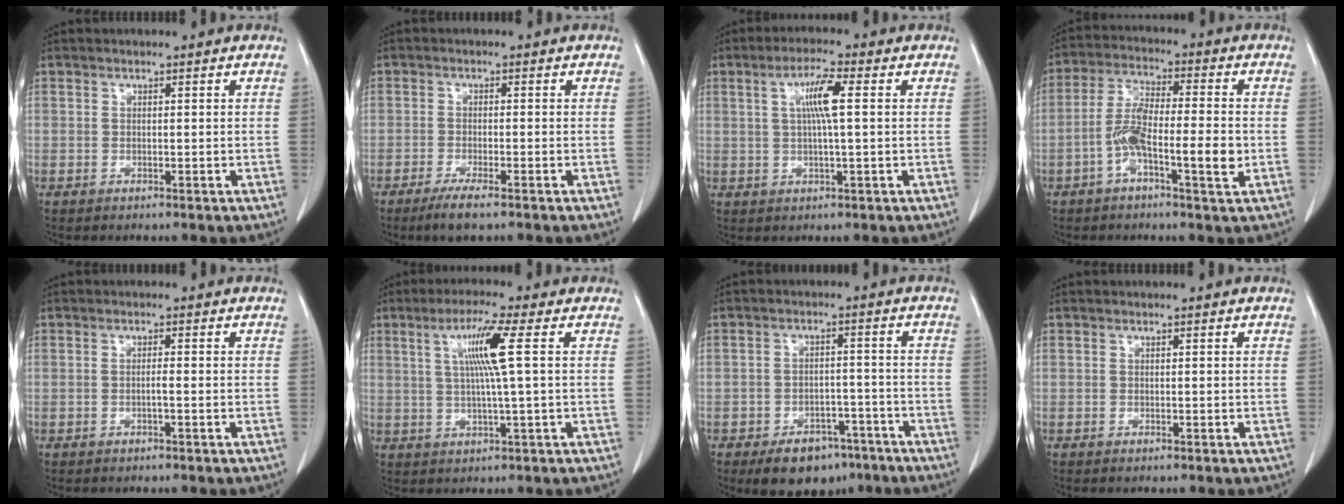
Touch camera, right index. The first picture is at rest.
{"total": 4.1, "force": [-2.8, 0.1, 2.9], "torque": [-0.056, -0.011, -0.052]}
{"total": 5.5, "force": [1.2, 0.2, 5.4], "torque": [-0.101, 0.005, 0.021]}
{"total": 9.3, "force": [-2.4, 1.9, 8.8], "torque": [-0.164, 0.014, -0.044]}
{"total": 0.9, "force": [-0.2, -0.1, 0.8], "torque": [-0.011, 0.002, -0.002]}
{"total": 7.2, "force": [1.7, -1.1, 6.9], "torque": [-0.130, 0.004, 0.037]}
{"total": 8.9, "force": [-6.3, 5.0, 3.9], "torque": [-0.050, 0.012, -0.089]}
{"total": 0.0}